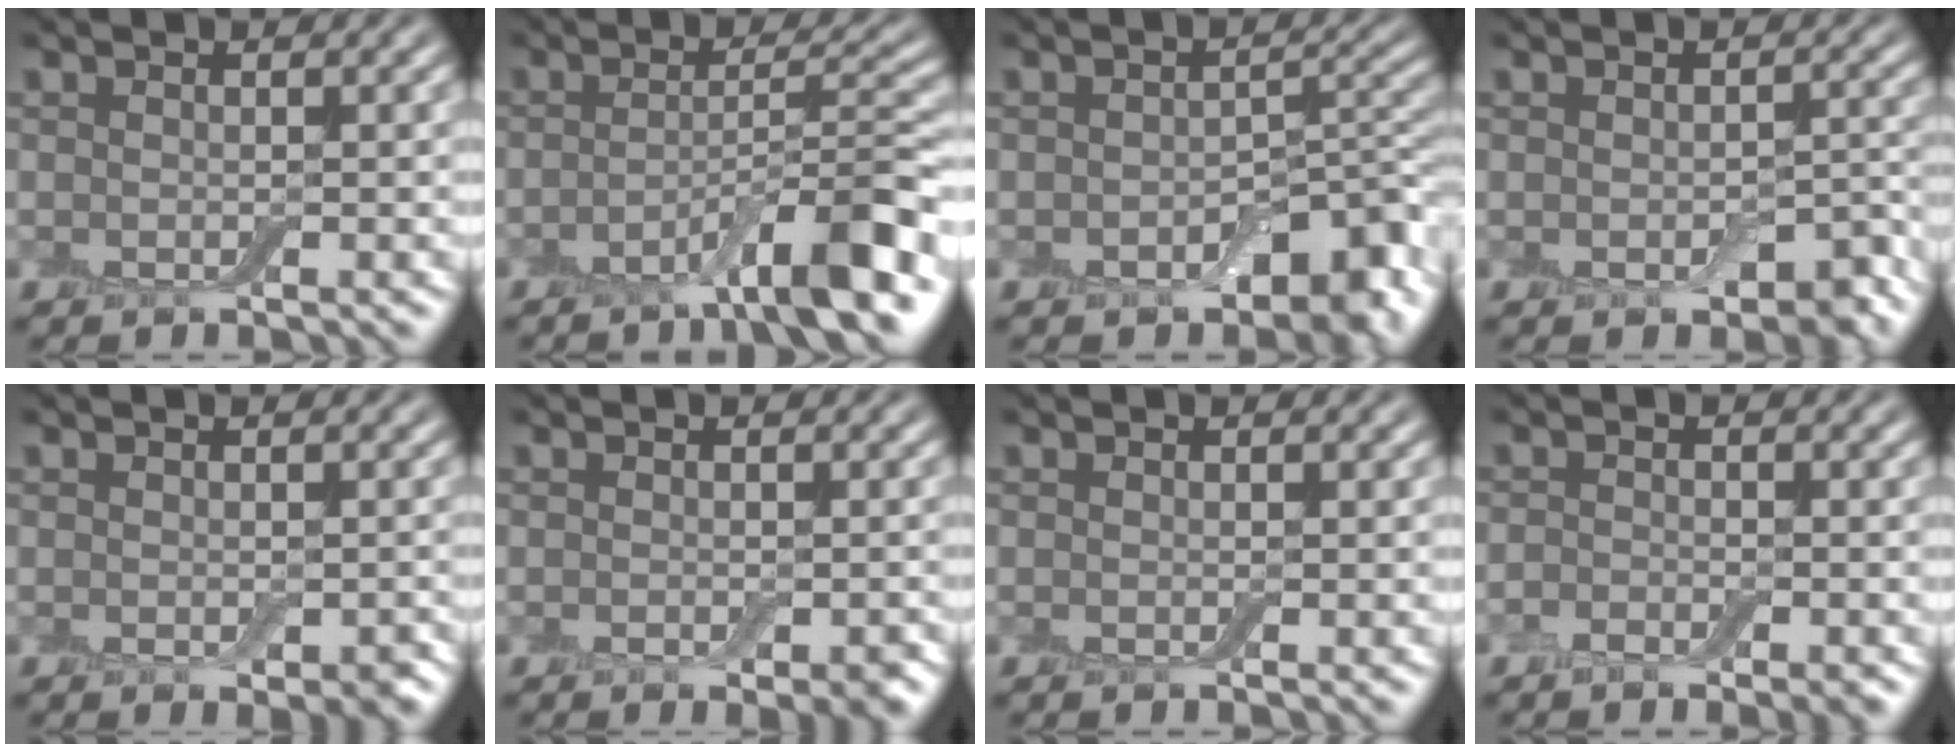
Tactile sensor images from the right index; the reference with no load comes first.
{"total": 7.0, "force": [-4.0, 1.1, 5.7], "torque": [-0.079, 0.017, -0.069]}
{"total": 6.1, "force": [-2.7, 3.4, 4.2], "torque": [-0.043, -0.003, -0.042]}
{"total": 3.1, "force": [-1.5, 1.8, 2.1], "torque": [-0.028, -0.011, -0.016]}
{"total": 1.8, "force": [-0.5, 1.0, 1.4], "torque": [-0.021, -0.010, -0.003]}
{"total": 1.8, "force": [-0.8, 0.8, 1.5], "torque": [-0.021, -0.005, -0.008]}
{"total": 0.0}
{"total": 2.0, "force": [-1.3, 0.9, 1.2], "torque": [-0.018, -0.003, -0.025]}